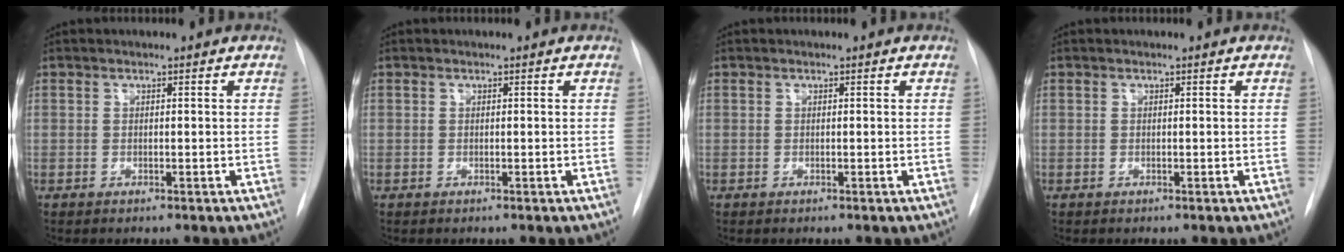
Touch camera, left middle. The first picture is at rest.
{"total": 0.0}
{"total": 0.0}
{"total": 0.0}